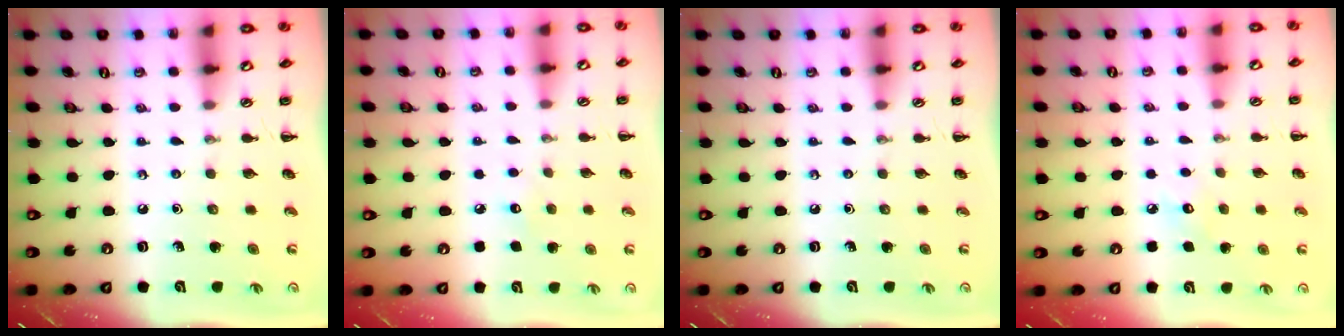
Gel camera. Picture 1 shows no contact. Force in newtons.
{"total": 5.1, "press": 5.0, "slide": 1.1}
{"total": 0.0}
{"total": 3.9, "press": 3.8, "slide": 0.9}